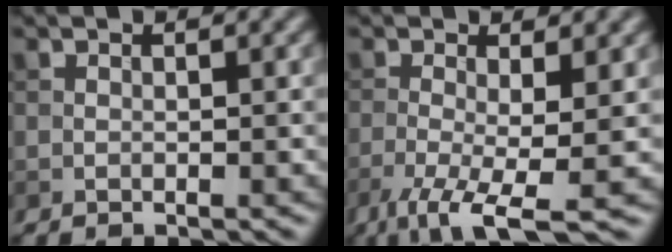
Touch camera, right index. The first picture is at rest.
{"total": 6.6, "force": [-3.0, 1.5, 5.7], "torque": [-0.112, -0.016, -0.055]}